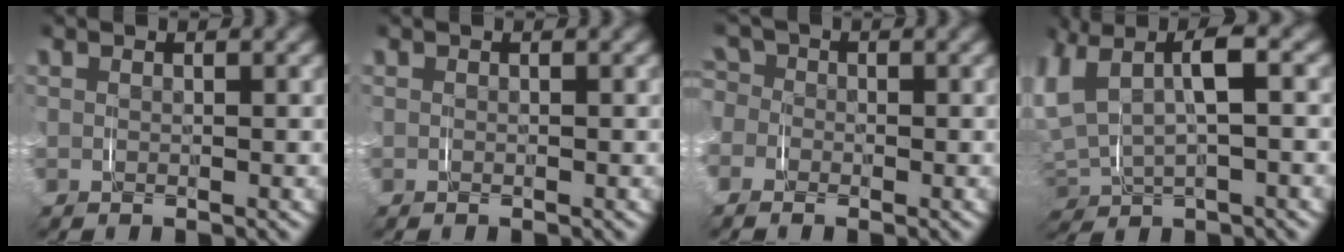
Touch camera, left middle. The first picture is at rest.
{"total": 0.0}
{"total": 4.8, "force": [-0.7, 4.6, 1.4], "torque": [-0.053, -0.004, -0.027]}
{"total": 9.2, "force": [0.0, 6.9, 6.0], "torque": [-0.163, -0.008, -0.006]}